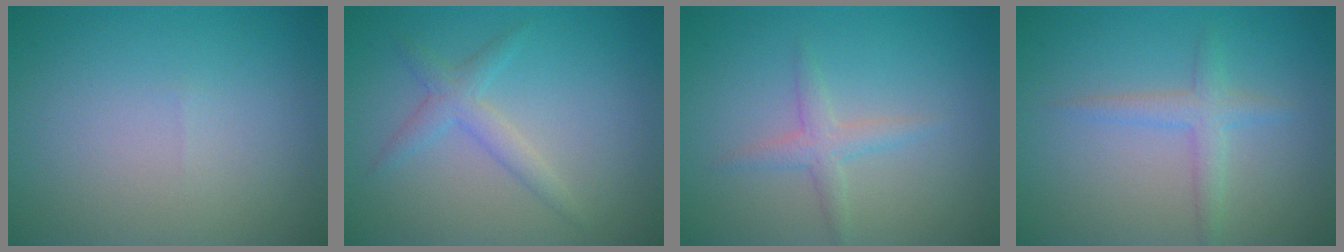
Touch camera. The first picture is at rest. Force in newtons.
{"total": 1.3, "press": 1.3, "slide": 0.1}
{"total": 1.8, "press": 1.8, "slide": 0.0}
{"total": 2.0, "press": 2.0, "slide": 0.1}